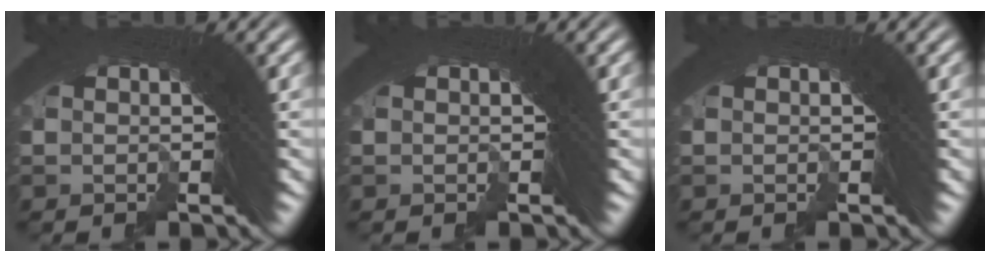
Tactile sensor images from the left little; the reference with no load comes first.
{"total": 0.0}
{"total": 0.0}